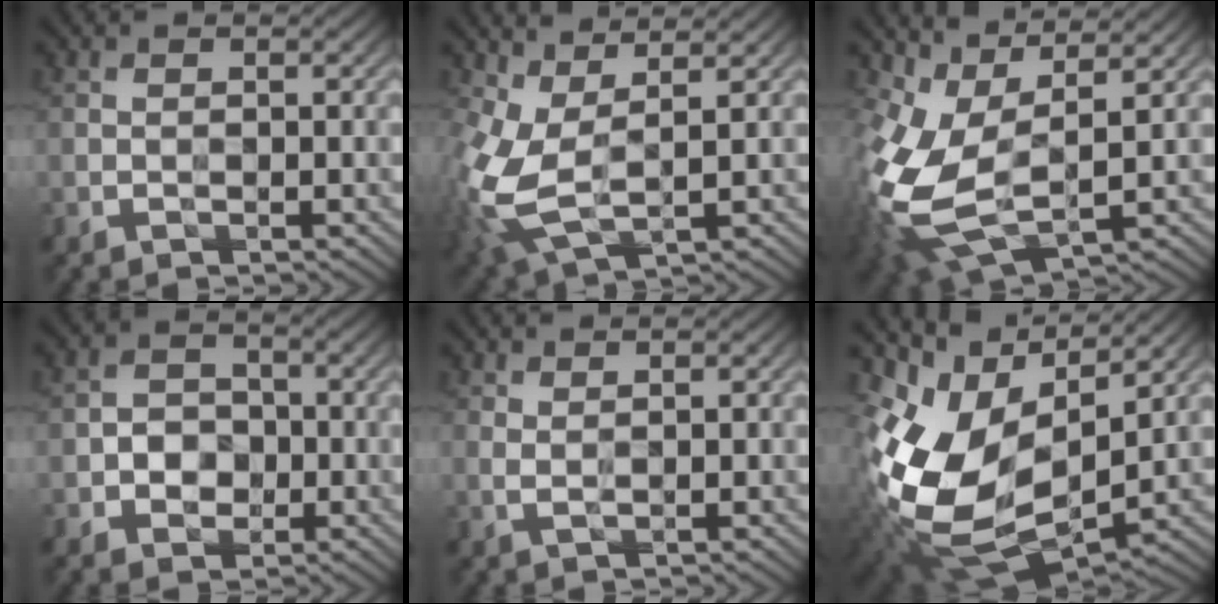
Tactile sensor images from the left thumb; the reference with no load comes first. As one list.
[{"total": 9.7, "force": [0.5, 5.6, 8.0], "torque": [-0.227, -0.020, 0.016]}, {"total": 13.7, "force": [0.7, 8.1, 11.0], "torque": [-0.290, -0.027, 0.027]}, {"total": 4.0, "force": [-1.1, 3.2, 2.0], "torque": [-0.030, 0.000, -0.024]}, {"total": 1.1, "force": [0.8, 0.3, 0.7], "torque": [-0.022, -0.001, 0.017]}, {"total": 15.7, "force": [1.6, 10.0, 12.0], "torque": [-0.288, -0.028, 0.047]}]